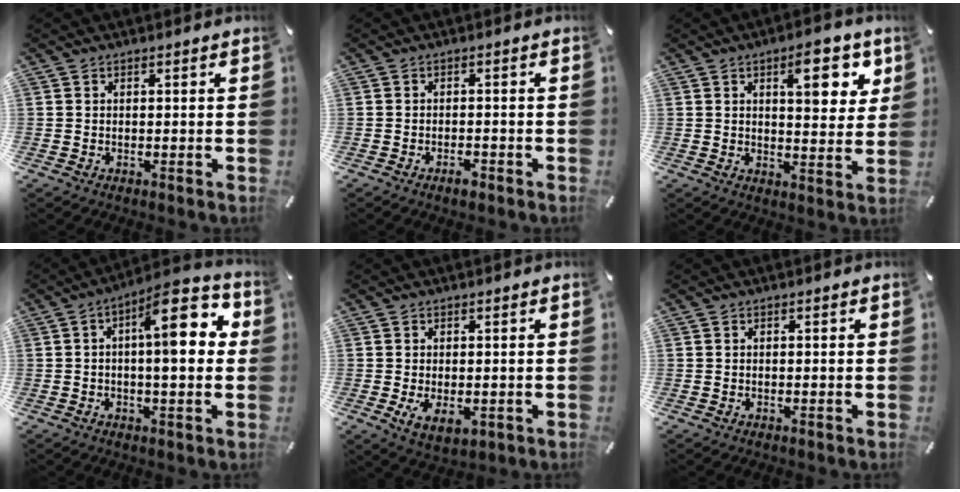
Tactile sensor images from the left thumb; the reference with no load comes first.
{"total": 2.5, "force": [-1.7, 1.1, 1.5], "torque": [-0.024, 0.007, -0.032]}
{"total": 11.0, "force": [5.5, 4.3, 8.5], "torque": [-0.100, -0.029, 0.084]}
{"total": 13.7, "force": [2.8, 4.5, 12.6], "torque": [-0.172, -0.018, 0.039]}
{"total": 4.6, "force": [-0.8, 2.7, 3.6], "torque": [-0.072, -0.005, -0.014]}
{"total": 0.0}